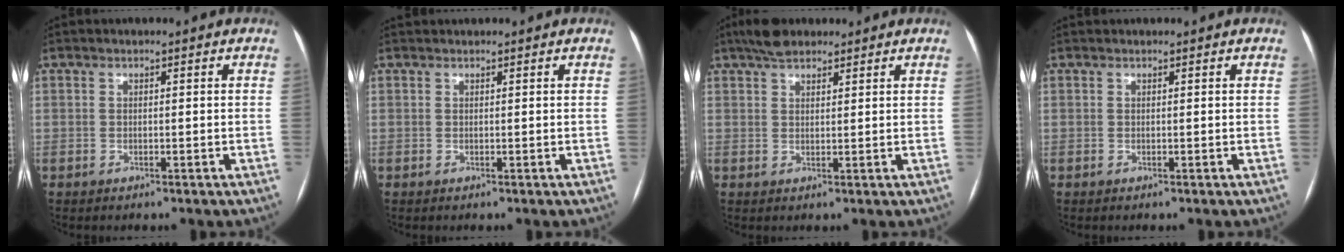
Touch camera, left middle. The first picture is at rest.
{"total": 1.3, "force": [1.3, 0.2, 0.2], "torque": [-0.008, 0.028, 0.025]}
{"total": 4.5, "force": [3.6, 1.8, 2.0], "torque": [-0.043, 0.017, 0.064]}
{"total": 0.6, "force": [0.6, 0.1, 0.0], "torque": [-0.004, 0.020, 0.014]}